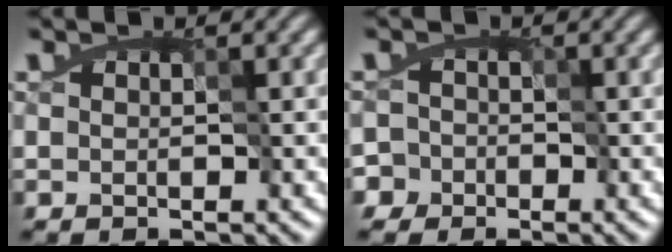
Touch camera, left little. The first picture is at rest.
{"total": 4.2, "force": [-1.0, 4.0, 1.1], "torque": [-0.005, 0.027, -0.039]}